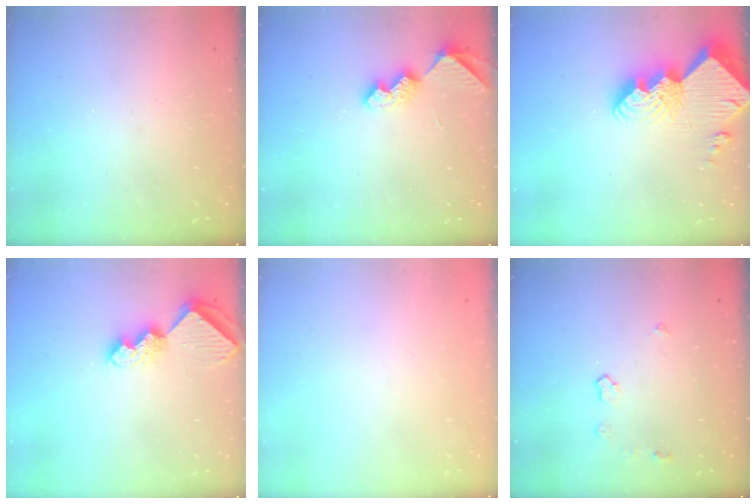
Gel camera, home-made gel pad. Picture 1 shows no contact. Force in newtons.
{"total": 7.1, "press": 7.0, "slide": 0.5}
{"total": 14.8, "press": 14.7, "slide": 1.1}
{"total": 9.6, "press": 9.5, "slide": 0.9}
{"total": 0.0}
{"total": 4.8, "press": 4.7, "slide": 0.6}